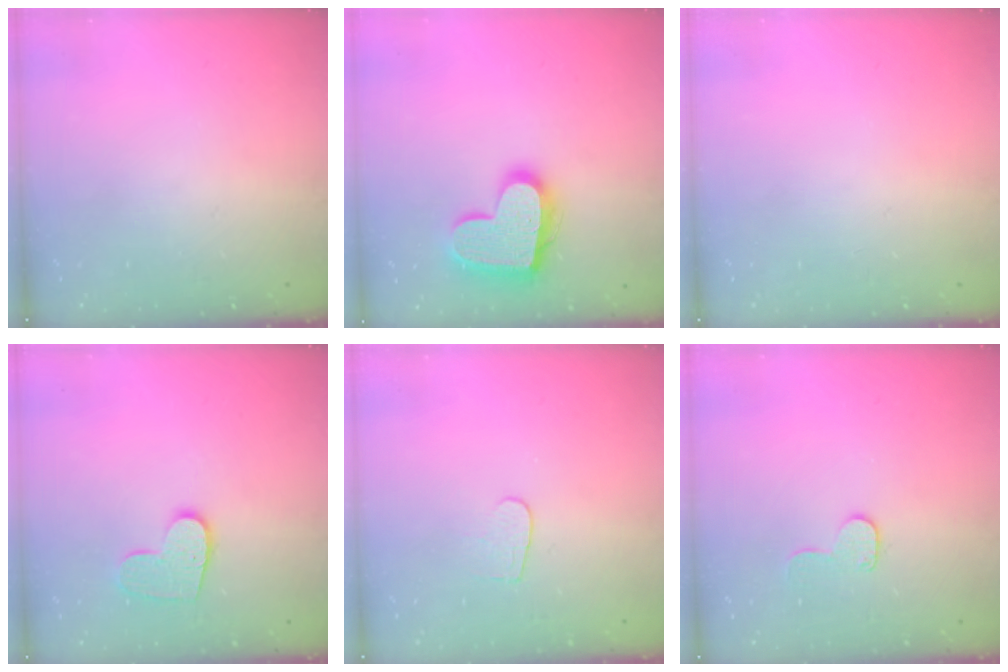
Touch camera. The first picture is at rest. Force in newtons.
{"total": 17.6, "press": 17.5, "slide": 1.3}
{"total": 0.0}
{"total": 10.0, "press": 10.0, "slide": 0.6}
{"total": 4.6, "press": 4.6, "slide": 0.2}
{"total": 8.4, "press": 8.4, "slide": 0.5}